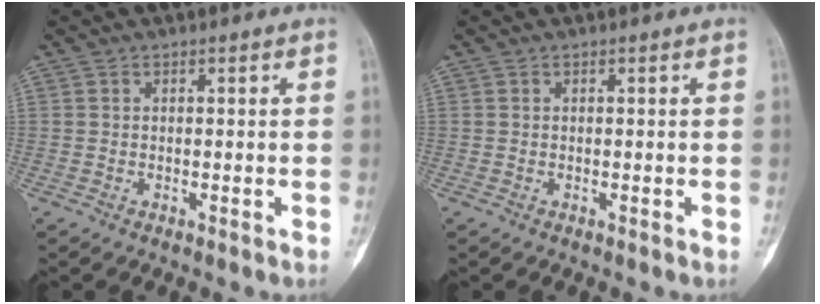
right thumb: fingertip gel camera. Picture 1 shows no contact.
{"total": 0.0}